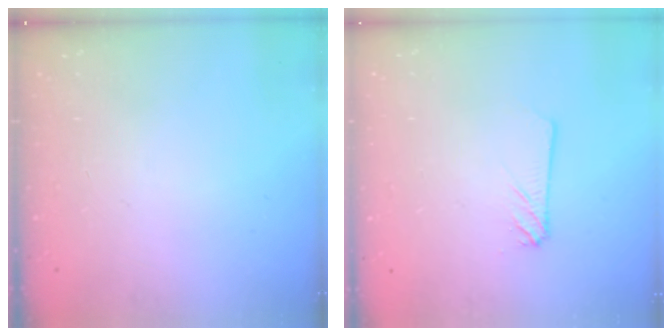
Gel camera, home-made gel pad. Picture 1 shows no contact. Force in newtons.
{"total": 2.7, "press": 2.7, "slide": 0.2}